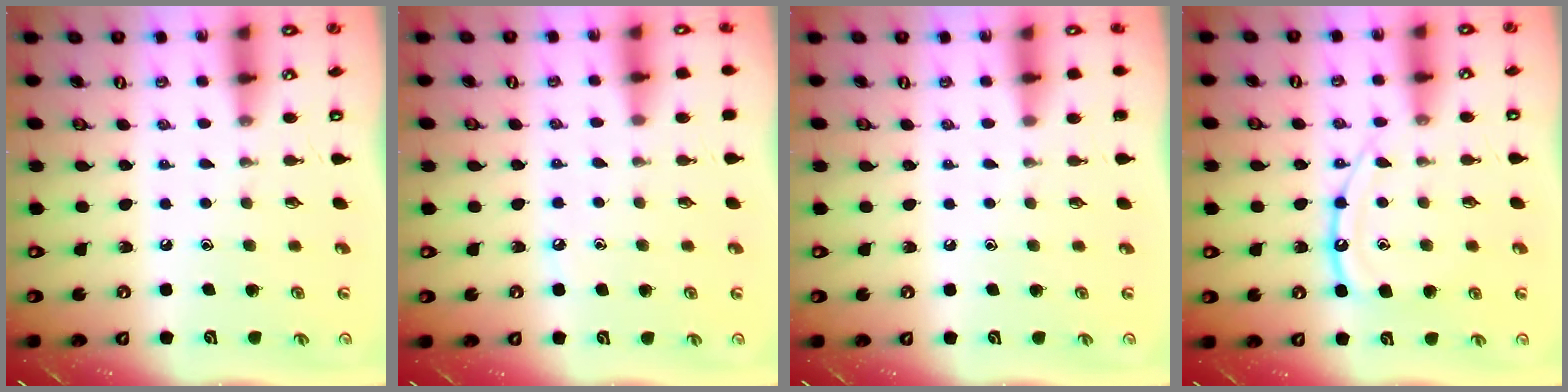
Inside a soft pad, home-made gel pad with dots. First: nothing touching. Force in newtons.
{"total": 2.9, "press": 2.8, "slide": 0.4}
{"total": 0.0}
{"total": 12.0, "press": 12.0, "slide": 1.1}